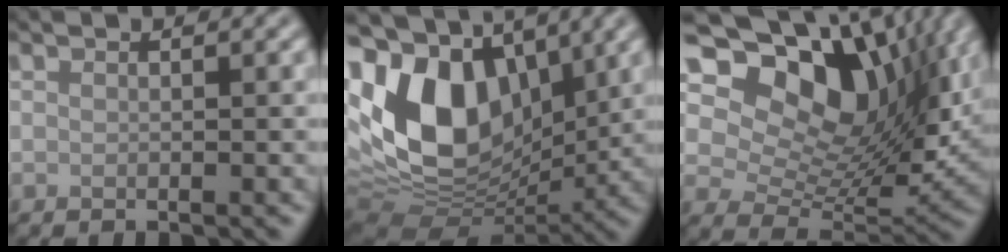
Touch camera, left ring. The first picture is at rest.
{"total": 14.4, "force": [1.9, 9.8, 10.3], "torque": [-0.220, 0.000, 0.030]}
{"total": 12.8, "force": [4.6, 8.2, 8.7], "torque": [-0.140, 0.007, 0.075]}